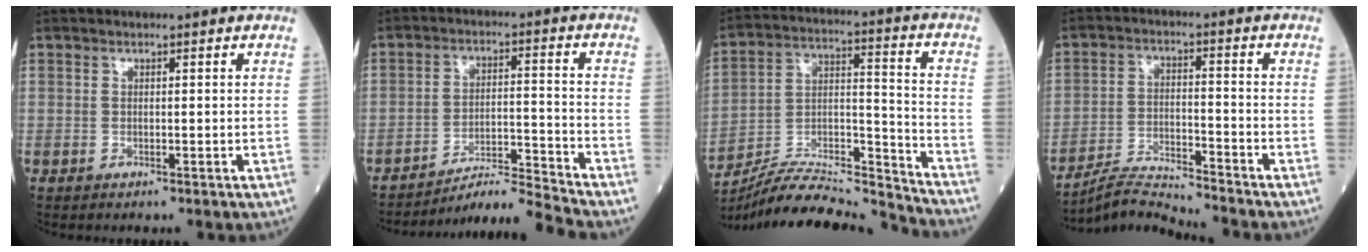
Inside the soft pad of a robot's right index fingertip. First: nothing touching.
{"total": 8.1, "force": [-7.6, -2.9, 0.0], "torque": [-0.008, 0.015, -0.132]}
{"total": 19.0, "force": [-18.4, 0.1, 4.8], "torque": [-0.092, 0.026, -0.307]}
{"total": 7.5, "force": [-7.4, -1.4, 0.3], "torque": [-0.010, -0.003, -0.136]}